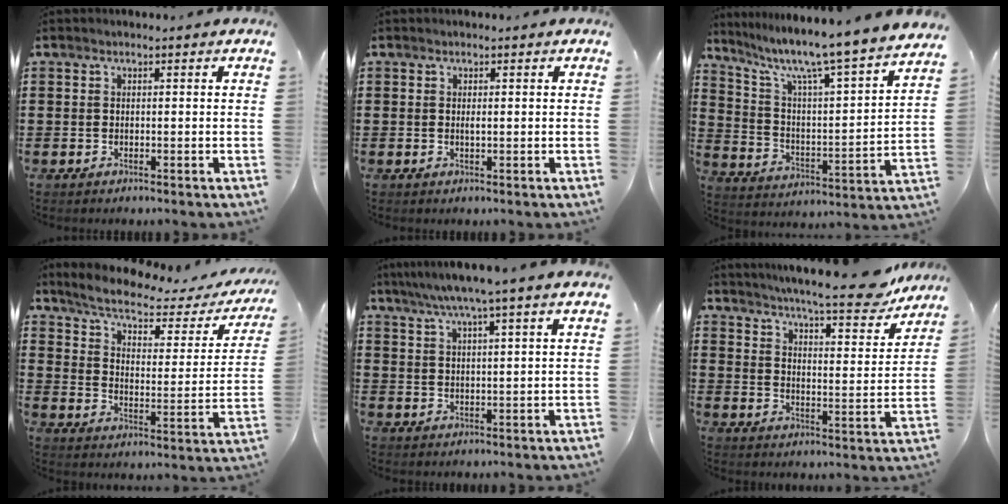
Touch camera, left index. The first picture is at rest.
{"total": 0.8, "force": [0.1, 0.2, 0.7], "torque": [-0.016, -0.003, 0.002]}
{"total": 8.4, "force": [7.1, -0.2, 4.4], "torque": [-0.116, -0.062, 0.110]}
{"total": 5.5, "force": [4.2, 1.1, 3.4], "torque": [-0.086, -0.023, 0.065]}
{"total": 5.4, "force": [4.4, -0.9, 3.1], "torque": [-0.072, -0.014, 0.075]}
{"total": 9.7, "force": [8.6, 0.3, 4.4], "torque": [-0.091, -0.055, 0.145]}